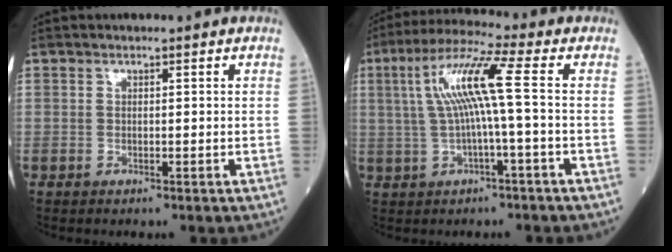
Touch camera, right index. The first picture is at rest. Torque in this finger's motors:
{"motor_torque": [1.64, 0.28, 0.74, 0.21]}